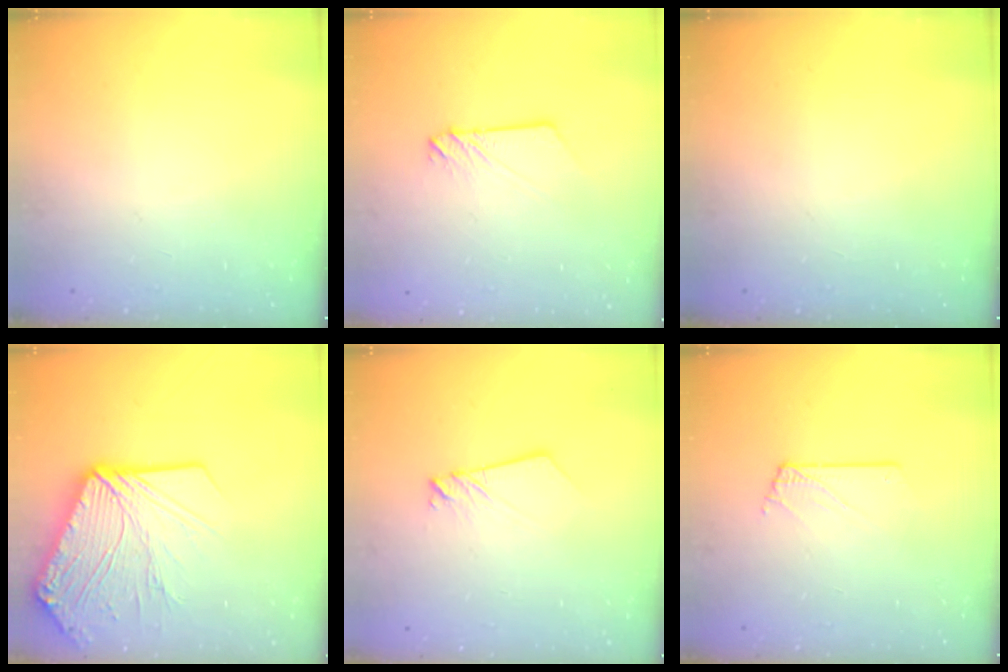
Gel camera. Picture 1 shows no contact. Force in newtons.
{"total": 3.0, "press": 3.0, "slide": 0.2}
{"total": 0.0}
{"total": 21.3, "press": 21.2, "slide": 2.4}
{"total": 2.7, "press": 2.6, "slide": 0.3}
{"total": 1.5, "press": 1.5, "slide": 0.1}